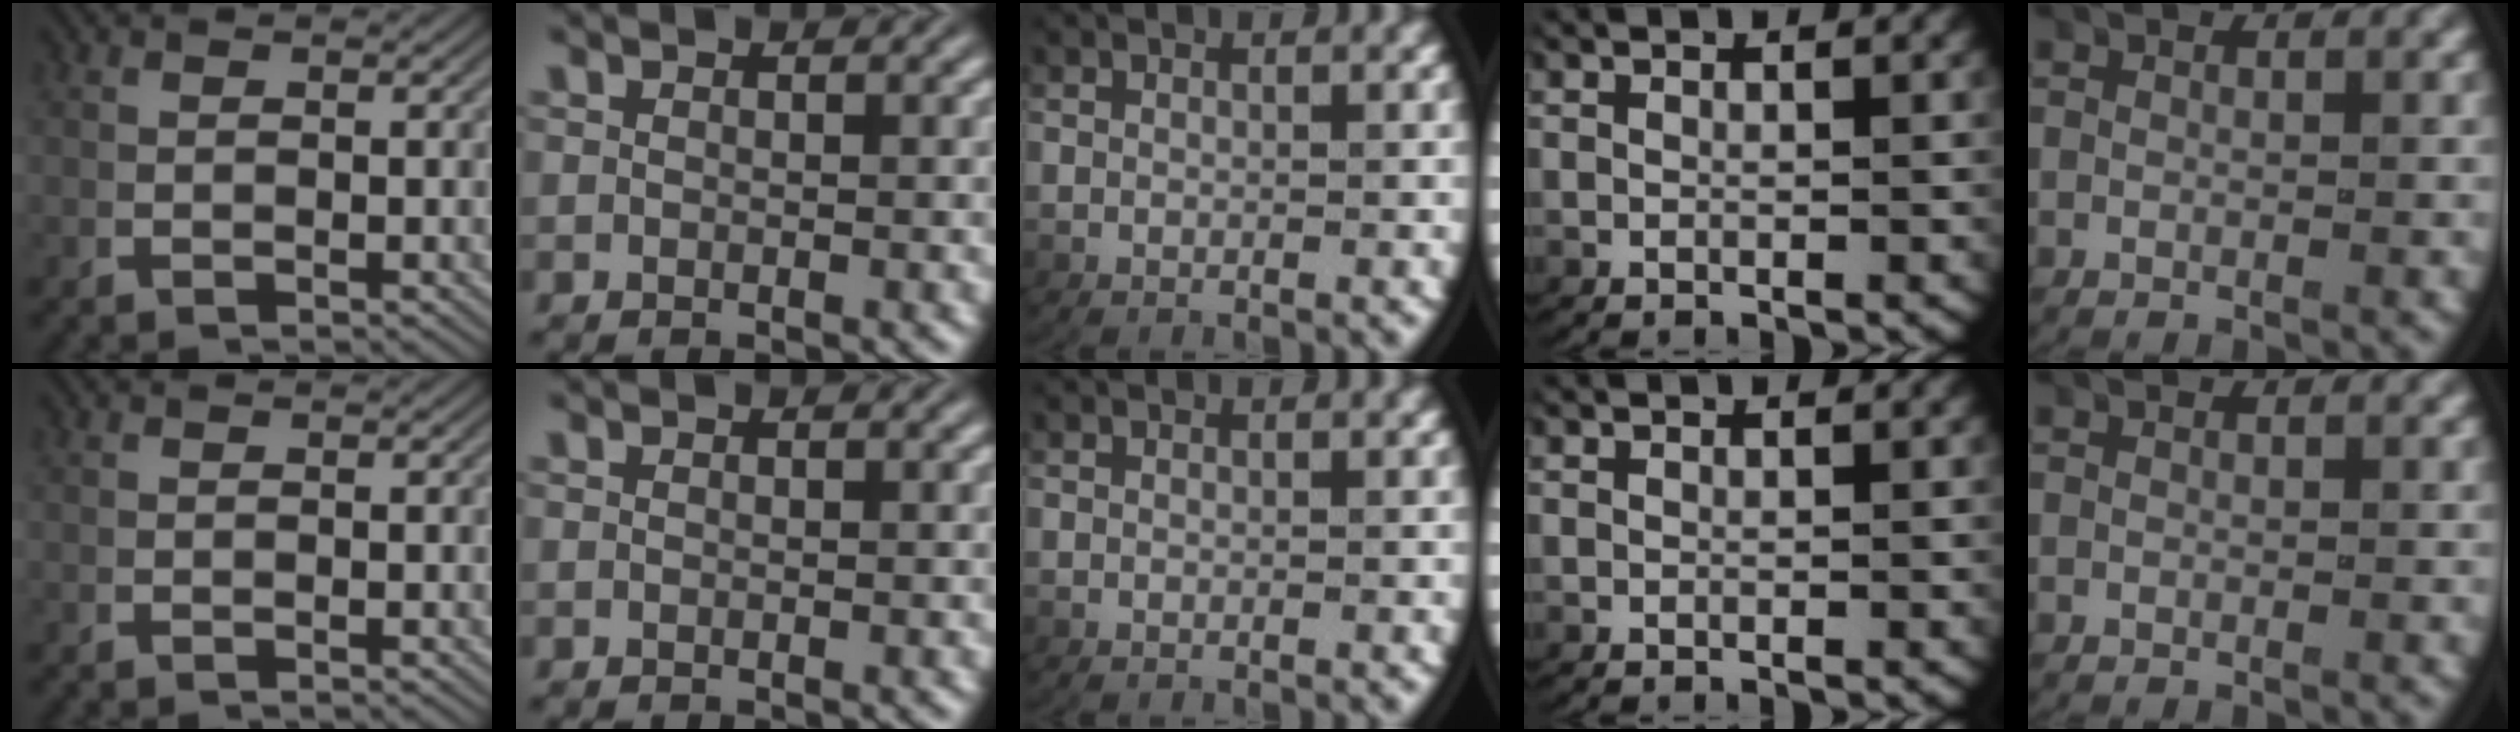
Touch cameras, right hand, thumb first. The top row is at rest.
{}